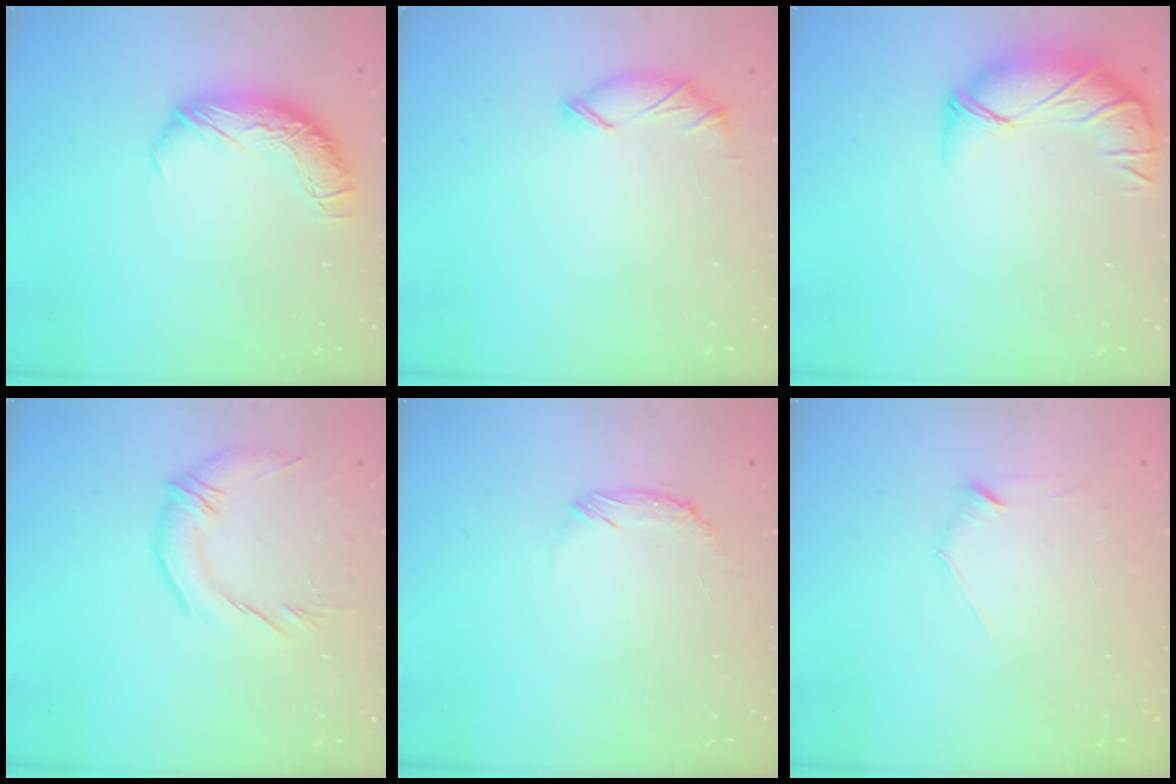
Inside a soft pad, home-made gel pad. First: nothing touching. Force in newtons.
{"total": 6.1, "press": 6.0, "slide": 0.6}
{"total": 3.5, "press": 2.6, "slide": 2.4}
{"total": 2.7, "press": 1.0, "slide": 2.5}
{"total": 5.0, "press": 4.9, "slide": 1.3}
{"total": 7.1, "press": 7.1, "slide": 1.0}